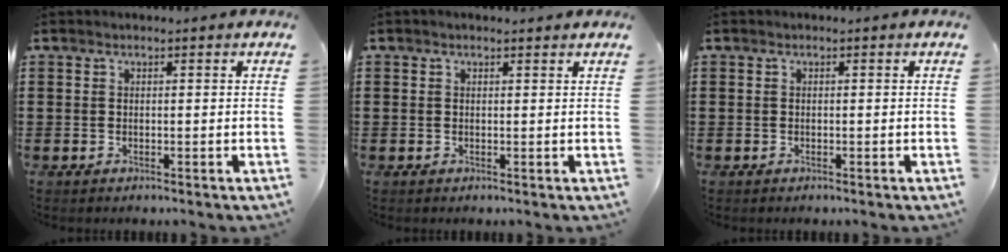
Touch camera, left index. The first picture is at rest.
{"total": 0.9, "force": [0.7, 0.5, 0.1], "torque": [-0.003, 0.004, 0.013]}
{"total": 0.0}